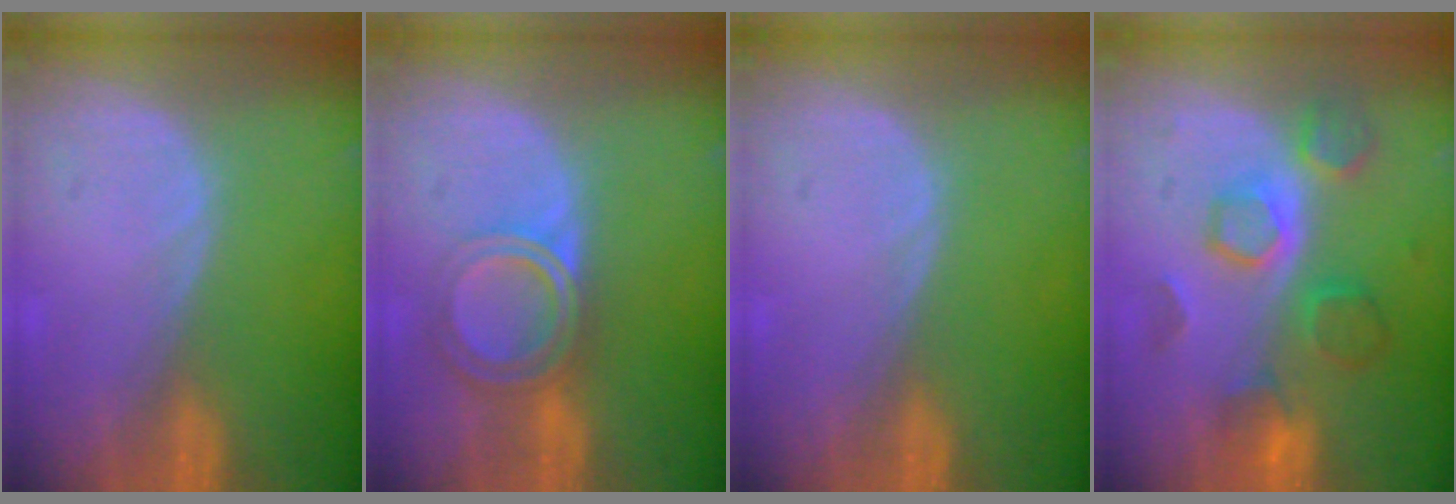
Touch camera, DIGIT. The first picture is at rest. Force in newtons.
{"total": 6.4, "press": 5.4, "slide": 3.4}
{"total": 0.0}
{"total": 8.2, "press": 7.7, "slide": 2.9}